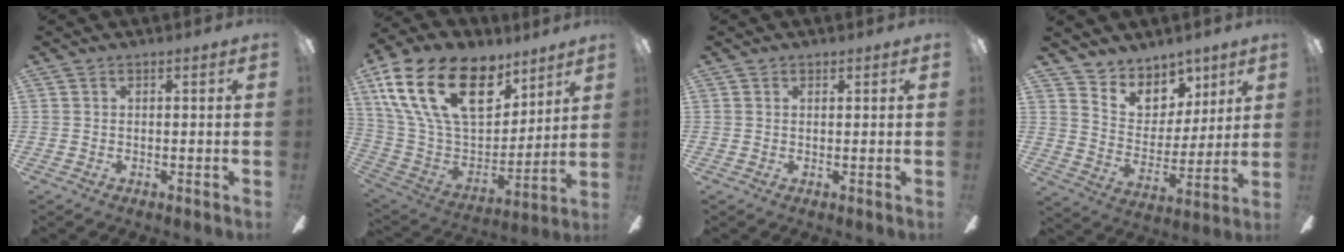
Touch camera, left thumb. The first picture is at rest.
{"total": 26.6, "force": [13.3, 15.1, 17.4], "torque": [-0.324, -0.069, 0.239]}
{"total": 0.7, "force": [0.5, 0.4, 0.0], "torque": [0.000, 0.001, 0.010]}
{"total": 10.0, "force": [7.6, 6.4, 1.1], "torque": [-0.035, -0.068, 0.151]}